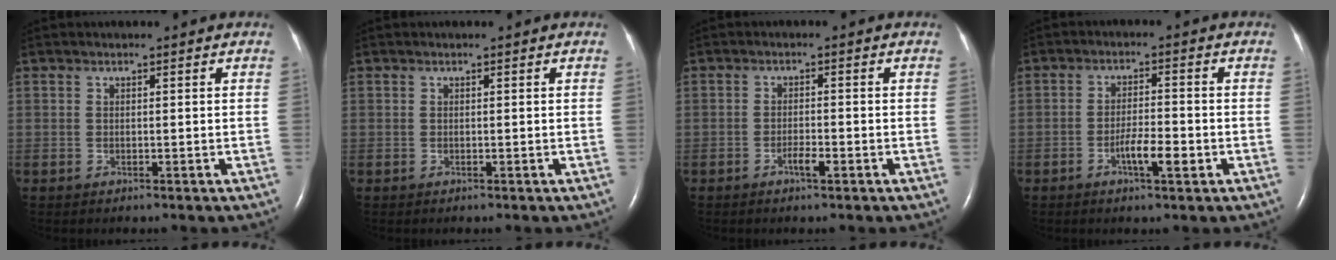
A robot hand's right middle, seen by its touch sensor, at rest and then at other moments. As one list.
[{"total": 0.0}, {"total": 1.9, "force": [-1.1, 0.2, 1.6], "torque": [-0.029, 0.001, -0.020]}, {"total": 4.4, "force": [-1.9, 0.7, 3.9], "torque": [-0.070, 0.001, -0.031]}]